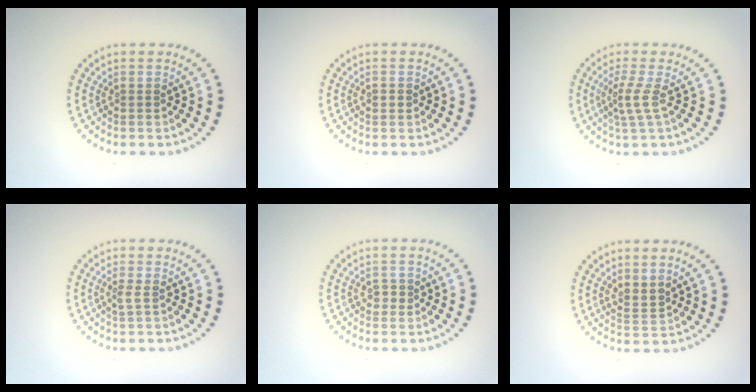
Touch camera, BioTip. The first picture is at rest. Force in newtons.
{"total": 1.0, "press": 1.0, "slide": 0.0}
{"total": 2.1, "press": 1.5, "slide": 1.6}
{"total": 0.9, "press": 0.6, "slide": 0.7}
{"total": 1.1, "press": 1.0, "slide": 0.3}
{"total": 1.7, "press": 1.3, "slide": 1.2}